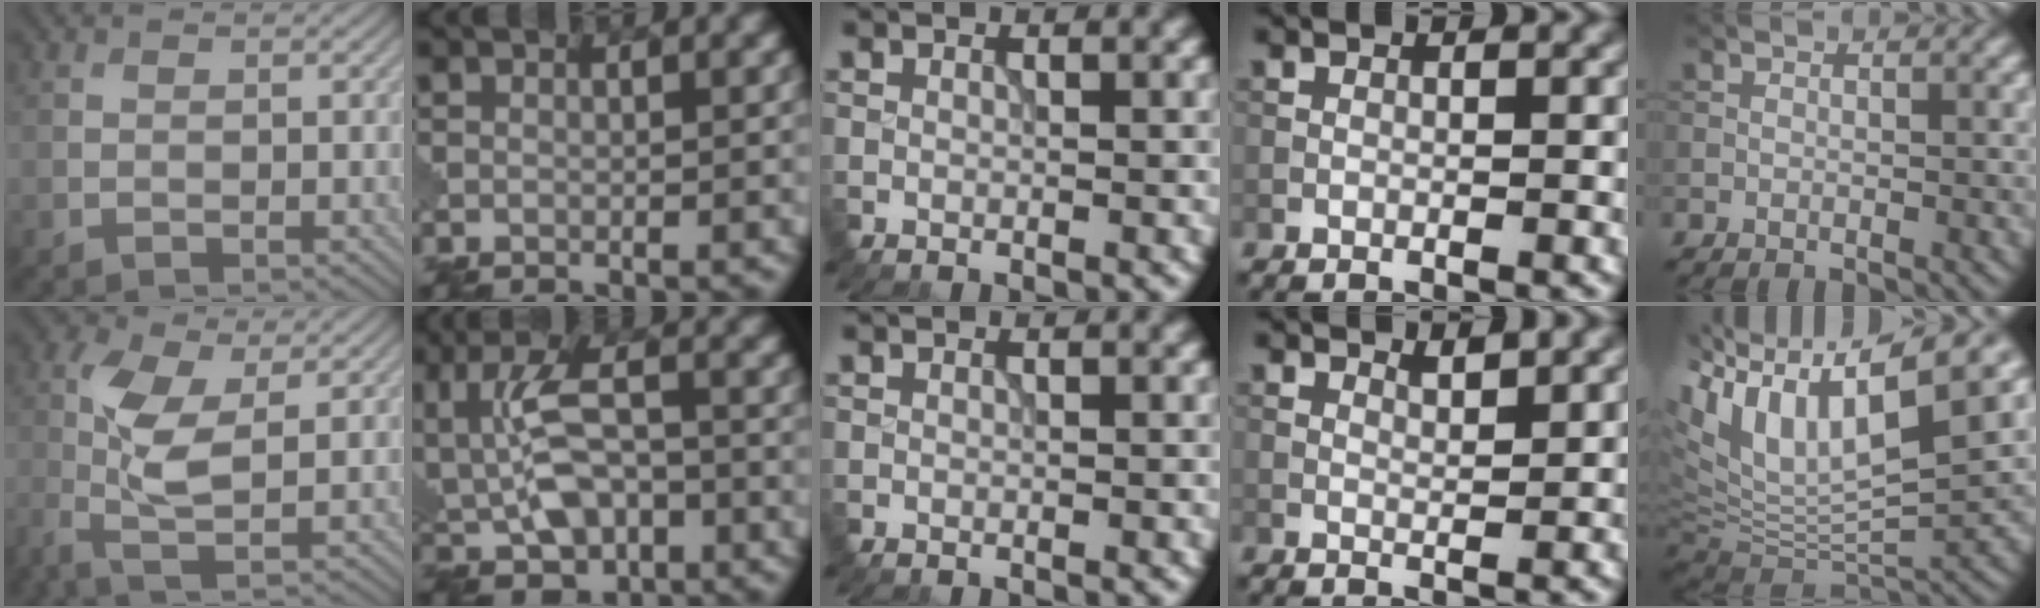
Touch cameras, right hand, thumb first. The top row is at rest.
{"thumb": {"total": 7.0, "force": [-0.4, 2.4, 6.5], "torque": [-0.161, 0.007, -0.018]}, "index": {"total": 7.5, "force": [-0.2, 4.2, 6.2], "torque": [-0.110, 0.007, -0.012]}, "ring": {"total": 1.2, "force": [1.1, 0.1, 0.6], "torque": [-0.013, -0.002, 0.019]}, "little": {"total": 12.7, "force": [4.5, 4.3, 11.1], "torque": [-0.209, 0.008, 0.080]}}